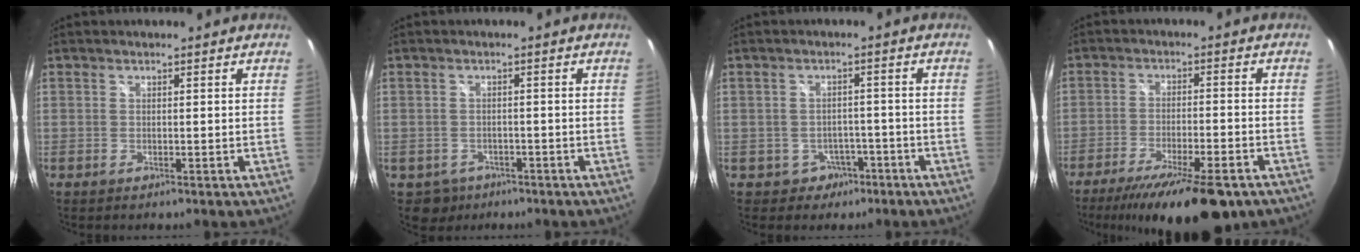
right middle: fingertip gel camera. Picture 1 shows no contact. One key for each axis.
{"total": 3.7, "fx": -2.0, "fy": 3.1, "fz": 0.5, "tx": -0.022, "ty": 0.002, "tz": -0.025}
{"total": 3.9, "fx": -2.1, "fy": 3.3, "fz": 0.3, "tx": -0.015, "ty": 0.018, "tz": -0.018}
{"total": 17.8, "fx": -13.2, "fy": 4.3, "fz": 11.1, "tx": -0.200, "ty": -0.041, "tz": -0.200}